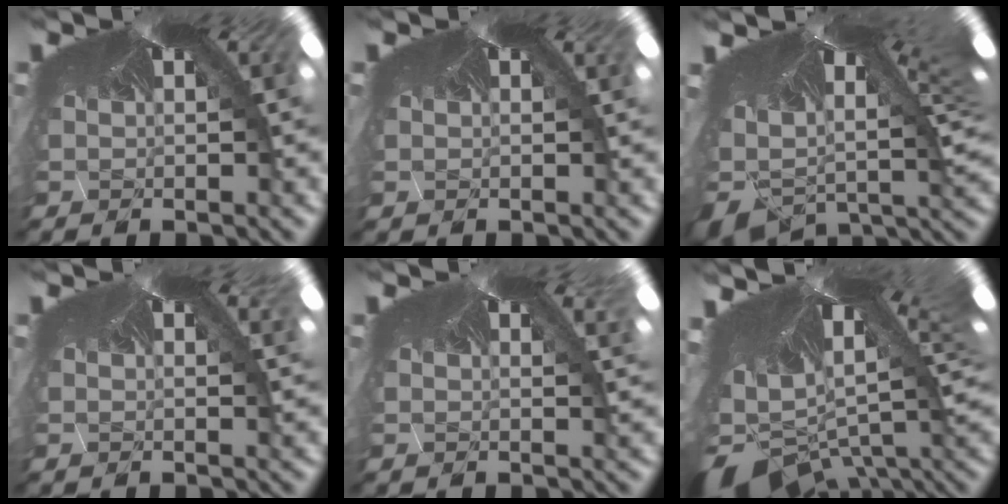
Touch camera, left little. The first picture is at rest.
{"total": 0.0}
{"total": 5.8, "force": [-5.8, 0.3, 0.7], "torque": [-0.034, -0.078, -0.066]}
{"total": 1.0, "force": [0.8, 0.1, -0.5], "torque": [0.001, 0.004, 0.010]}
{"total": 1.3, "force": [1.3, 0.1, -0.3], "torque": [-0.006, 0.006, 0.015]}
{"total": 5.6, "force": [-5.4, 0.9, 1.0], "torque": [-0.028, -0.081, -0.056]}